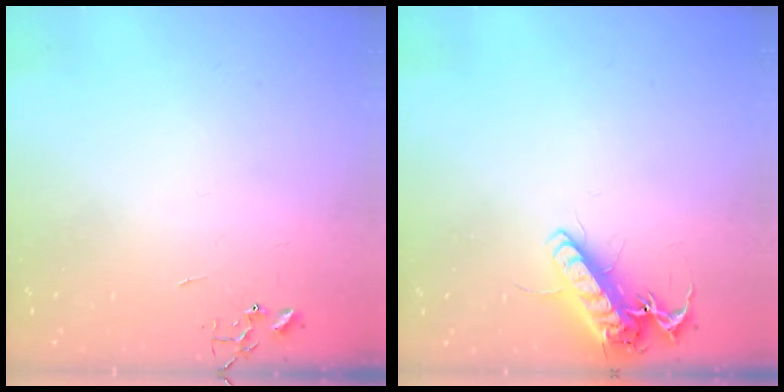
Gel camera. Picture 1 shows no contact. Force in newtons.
{"total": 13.8, "press": 13.7, "slide": 1.9}